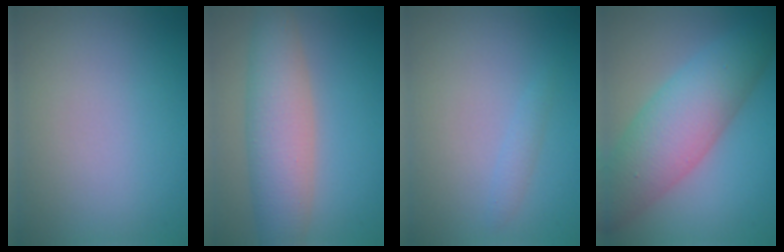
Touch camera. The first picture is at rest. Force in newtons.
{"total": 5.8, "press": 5.8, "slide": 0.2}
{"total": 1.0, "press": 1.0, "slide": 0.0}
{"total": 8.0, "press": 8.0, "slide": 0.0}